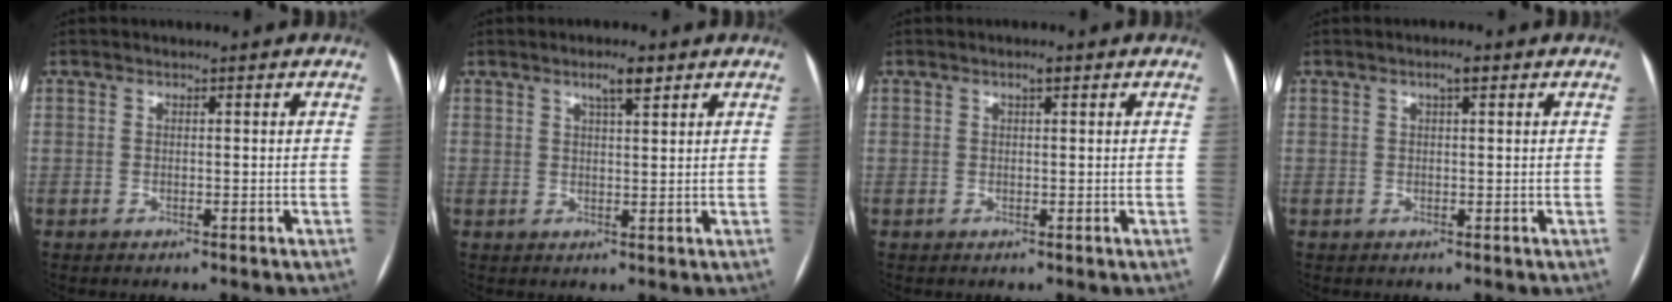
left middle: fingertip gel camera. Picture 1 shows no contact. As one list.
[{"total": 3.2, "force": [2.0, 0.5, 2.4], "torque": [-0.042, 0.004, 0.033]}, {"total": 1.1, "force": [0.6, 0.2, 0.9], "torque": [-0.015, 0.003, 0.008]}, {"total": 1.6, "force": [0.8, 0.3, 1.3], "torque": [-0.023, 0.007, 0.012]}]